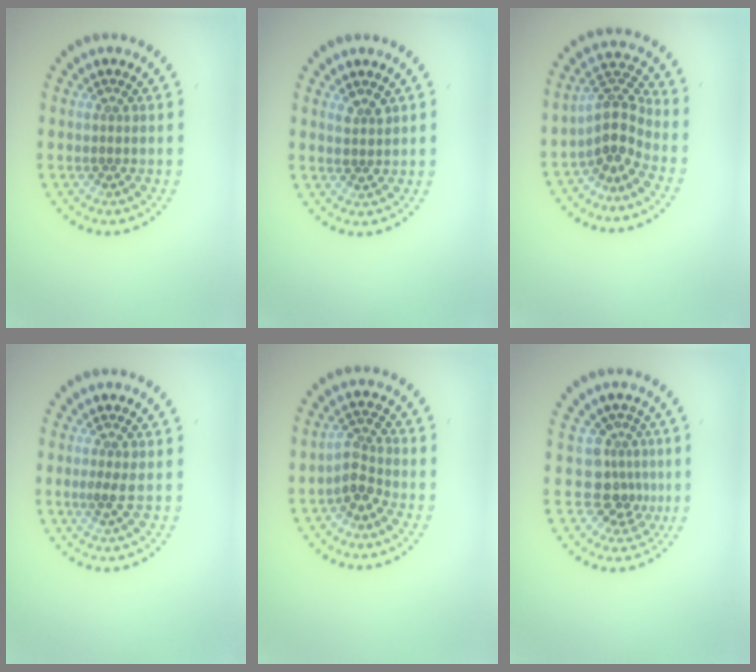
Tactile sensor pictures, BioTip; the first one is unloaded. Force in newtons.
{"total": 1.2, "press": 1.1, "slide": 0.6}
{"total": 3.5, "press": 2.6, "slide": 2.3}
{"total": 1.3, "press": 1.2, "slide": 0.6}
{"total": 2.5, "press": 2.0, "slide": 1.5}
{"total": 3.2, "press": 2.3, "slide": 2.2}